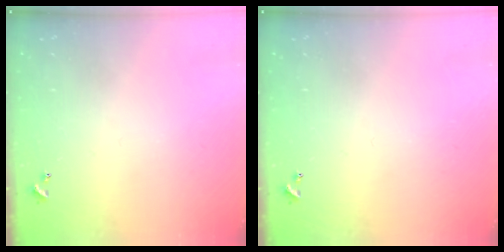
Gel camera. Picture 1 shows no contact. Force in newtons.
{"total": 0.0}